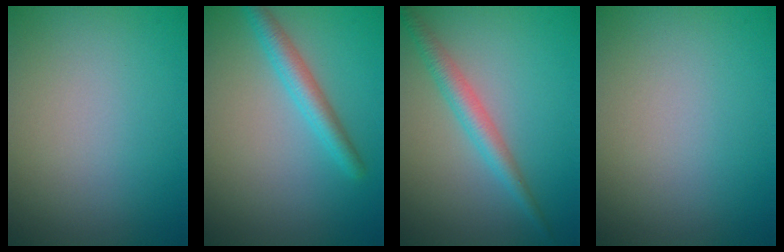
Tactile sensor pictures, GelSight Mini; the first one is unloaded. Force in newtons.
{"total": 2.9, "press": 2.9, "slide": 0.2}
{"total": 2.8, "press": 2.8, "slide": 0.1}
{"total": 0.0}